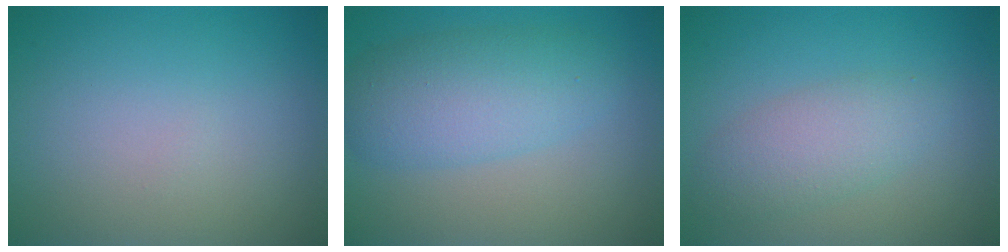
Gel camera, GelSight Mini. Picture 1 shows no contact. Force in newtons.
{"total": 5.2, "press": 5.2, "slide": 0.1}
{"total": 3.3, "press": 3.3, "slide": 0.2}